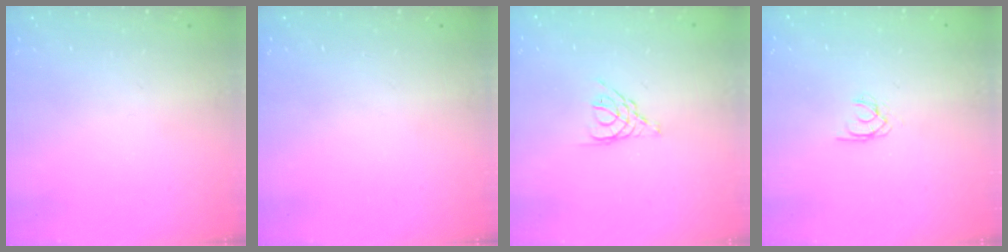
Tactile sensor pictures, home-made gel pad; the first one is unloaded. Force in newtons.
{"total": 0.0}
{"total": 3.3, "press": 3.2, "slide": 0.5}
{"total": 1.7, "press": 1.7, "slide": 0.1}